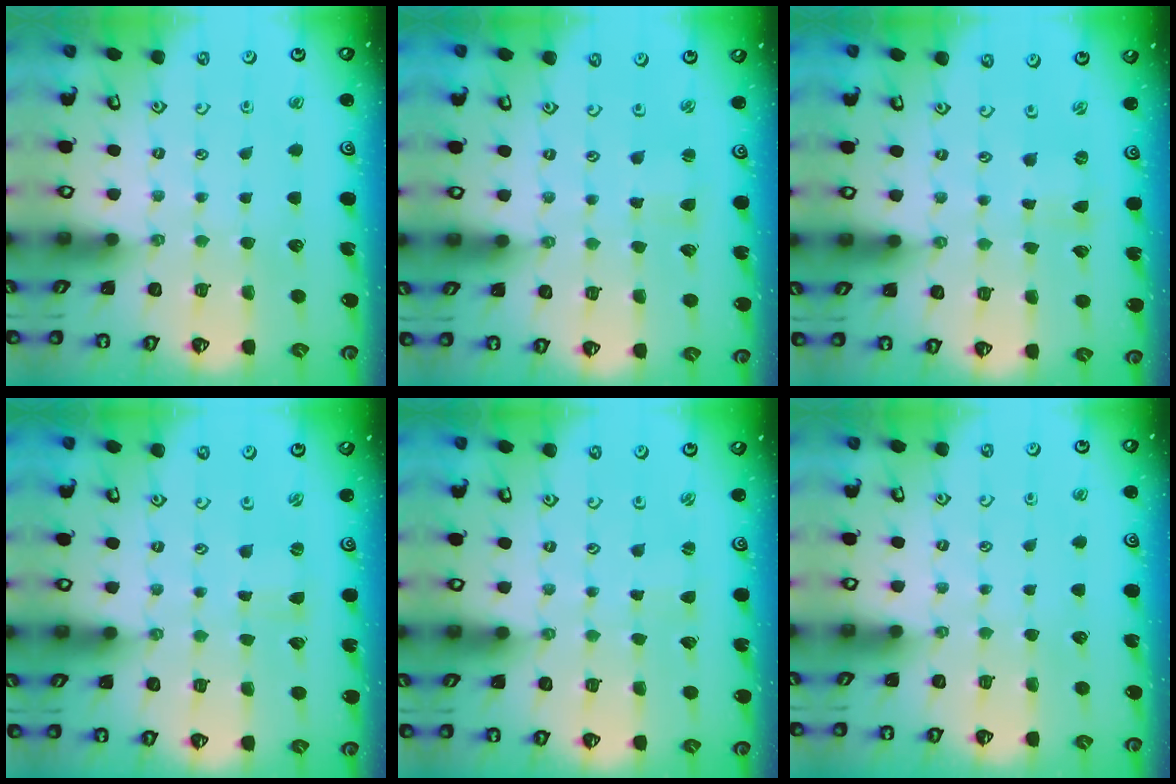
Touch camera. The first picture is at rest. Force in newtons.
{"total": 1.7, "press": 1.7, "slide": 0.2}
{"total": 0.0}
{"total": 0.0}
{"total": 0.0}
{"total": 0.0}